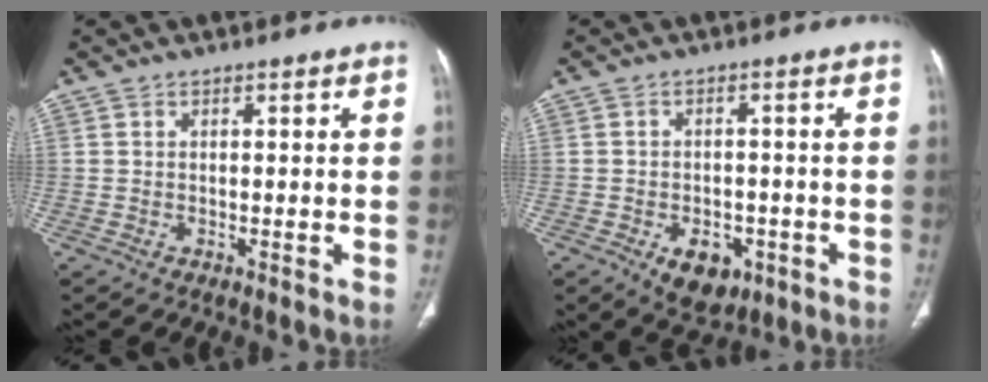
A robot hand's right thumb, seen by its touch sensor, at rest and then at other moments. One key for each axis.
{"total": 7.6, "fx": -3.3, "fy": 5.0, "fz": 4.6, "tx": -0.047, "ty": 0.012, "tz": -0.037}